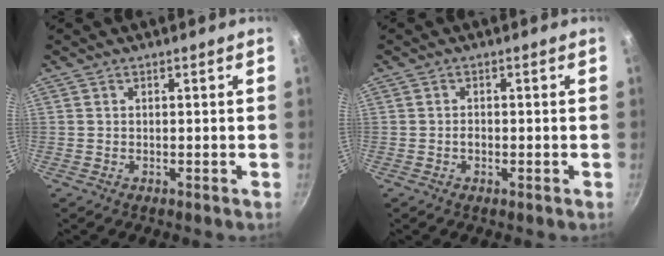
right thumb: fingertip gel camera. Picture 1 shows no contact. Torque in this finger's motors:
{"motor_torque": [0.26, -0.07, -0.27, 0.11, -0.01]}